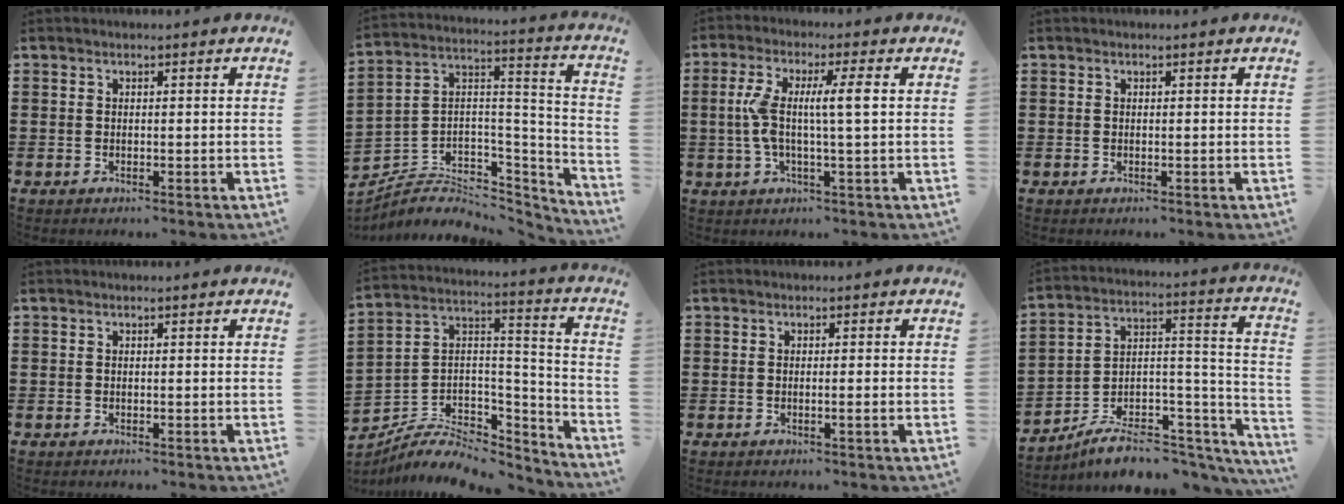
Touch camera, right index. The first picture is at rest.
{"total": 4.7, "force": [-2.6, 3.5, 1.8], "torque": [-0.053, -0.011, -0.054]}
{"total": 7.3, "force": [0.5, 0.8, 7.2], "torque": [-0.143, -0.005, -0.001]}
{"total": 0.0}
{"total": 0.0}
{"total": 7.0, "force": [-4.8, 4.1, 3.0], "torque": [-0.064, -0.001, -0.088]}
{"total": 1.1, "force": [-0.3, -0.3, 1.0], "torque": [-0.015, -0.006, -0.006]}
{"total": 7.2, "force": [-5.1, 3.5, 3.6], "torque": [-0.052, 0.013, -0.090]}